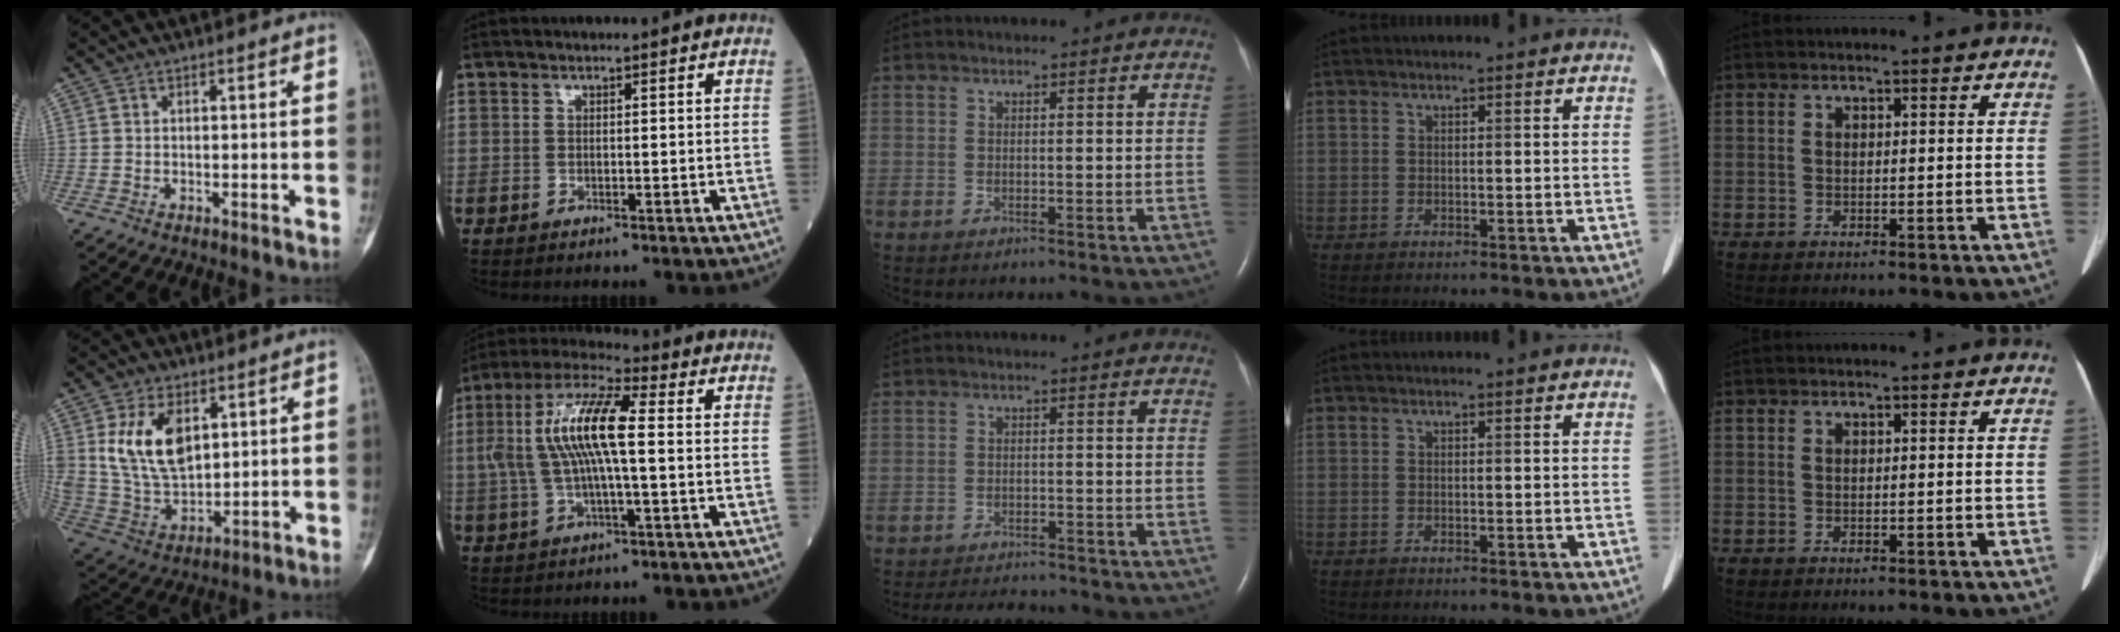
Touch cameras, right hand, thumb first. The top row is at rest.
{"thumb": {"total": 14.5, "force": [4.6, 8.8, 10.6], "torque": [-0.188, -0.017, 0.105]}, "index": {"total": 11.8, "force": [0.8, 2.3, 11.5], "torque": [-0.241, 0.024, 0.012]}, "middle": {"total": 7.4, "force": [-7.0, 1.6, 1.8], "torque": [-0.028, -0.004, -0.095]}}